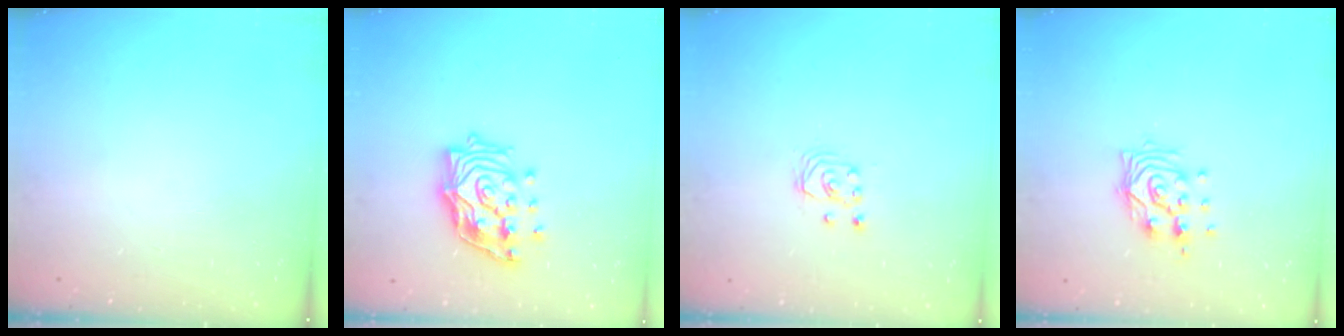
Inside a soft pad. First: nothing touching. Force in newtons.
{"total": 17.0, "press": 16.9, "slide": 2.0}
{"total": 2.5, "press": 2.5, "slide": 0.3}
{"total": 11.1, "press": 11.1, "slide": 0.9}